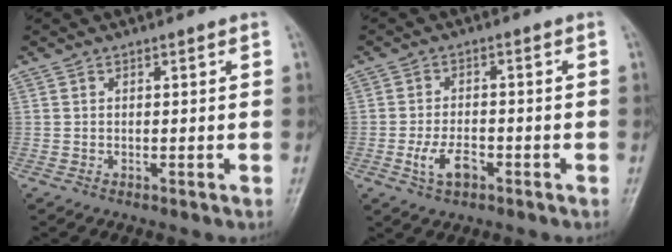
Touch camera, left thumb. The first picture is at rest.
{"total": 4.9, "force": [-2.1, 2.7, 3.5], "torque": [-0.068, 0.010, -0.037]}